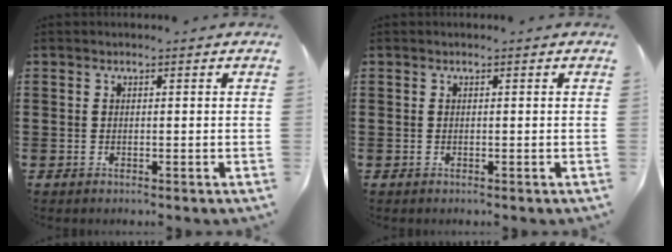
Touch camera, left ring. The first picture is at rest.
{"total": 0.0}